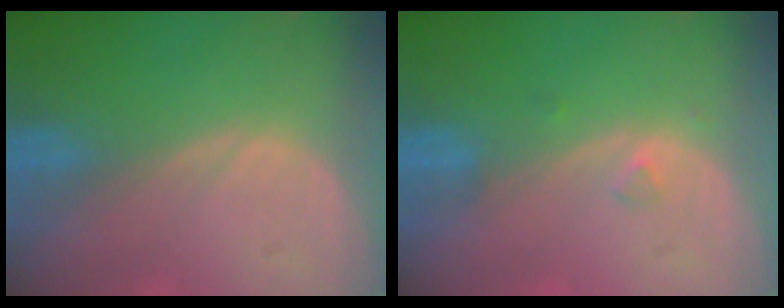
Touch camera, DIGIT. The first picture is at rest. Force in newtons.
{"total": 1.2, "press": 1.2, "slide": 0.1}